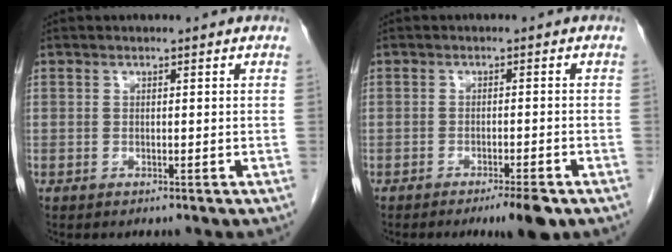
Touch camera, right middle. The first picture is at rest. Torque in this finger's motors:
{"motor_torque": [0.40, -0.20, 0.11, 0.03]}